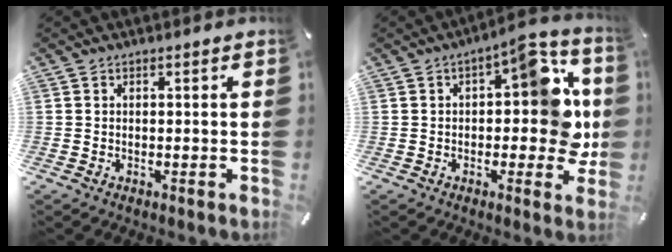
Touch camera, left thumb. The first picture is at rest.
{"total": 14.9, "force": [1.6, 7.3, 13.0], "torque": [-0.139, -0.014, 0.020]}